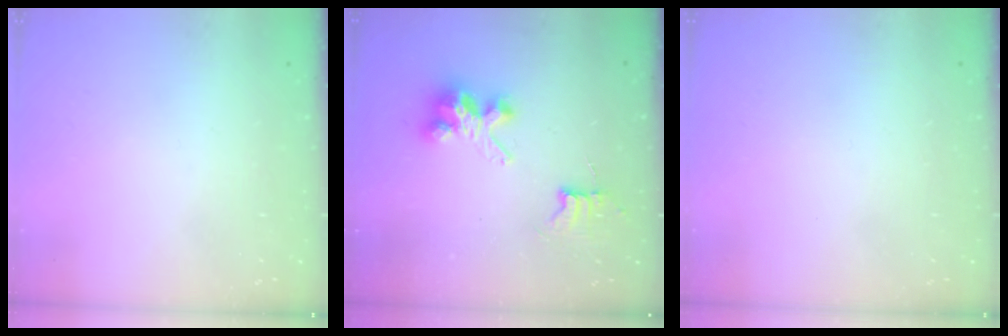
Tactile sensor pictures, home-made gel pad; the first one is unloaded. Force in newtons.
{"total": 8.7, "press": 8.7, "slide": 0.6}
{"total": 0.0}